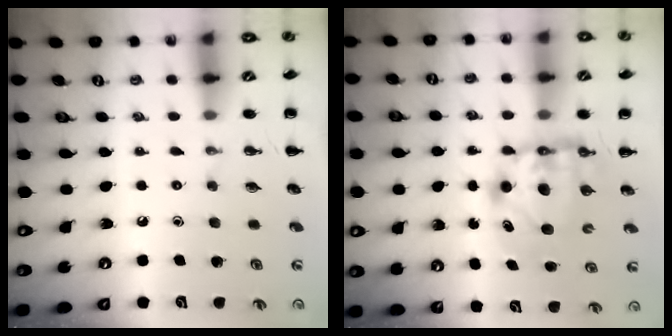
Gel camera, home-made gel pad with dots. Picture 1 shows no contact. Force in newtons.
{"total": 6.6, "press": 6.4, "slide": 1.3}